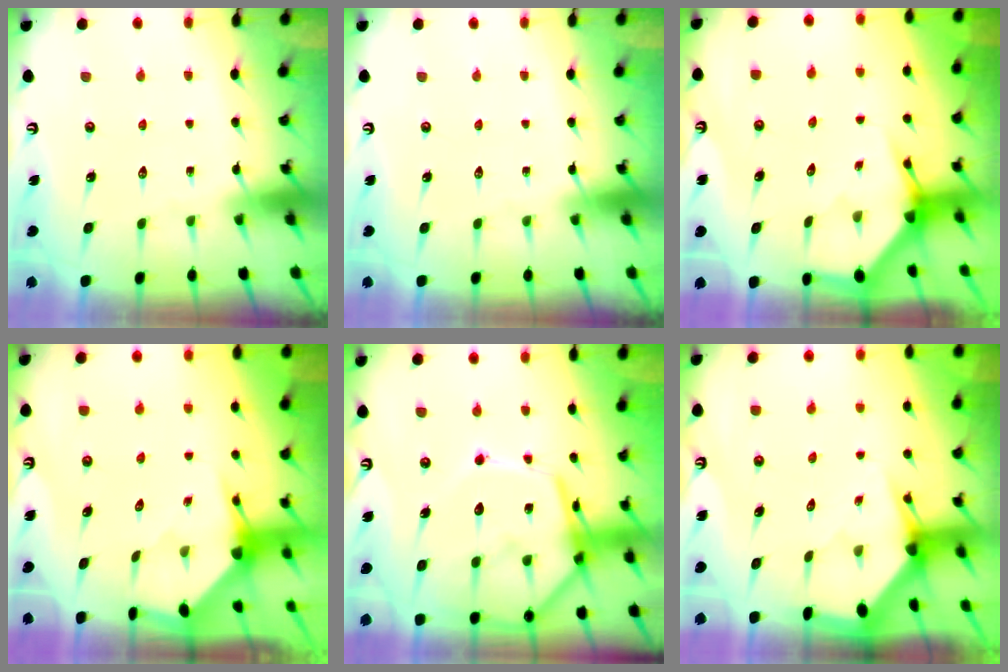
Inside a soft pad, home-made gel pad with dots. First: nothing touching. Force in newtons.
{"total": 0.0}
{"total": 3.6, "press": 3.6, "slide": 0.1}
{"total": 3.3, "press": 3.3, "slide": 0.3}
{"total": 17.4, "press": 17.3, "slide": 1.4}
{"total": 2.9, "press": 2.9, "slide": 0.1}